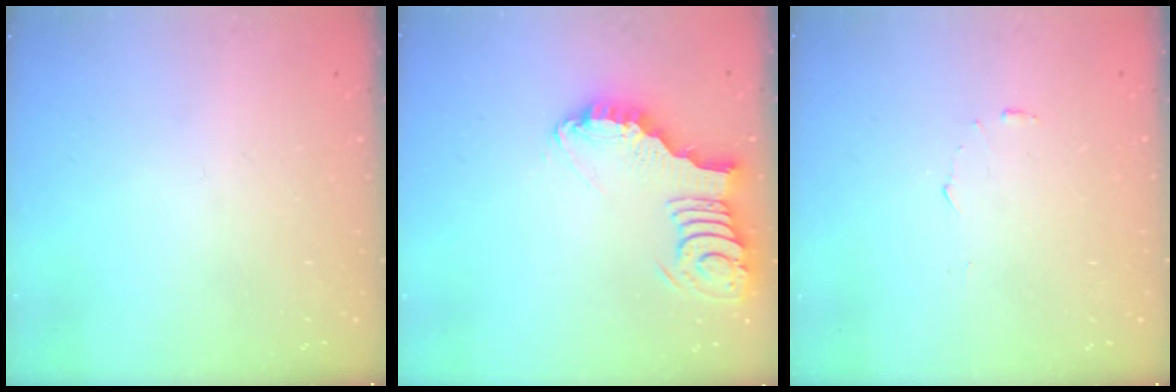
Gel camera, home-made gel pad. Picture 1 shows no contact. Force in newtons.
{"total": 4.5, "press": 4.5, "slide": 0.7}
{"total": 3.6, "press": 3.6, "slide": 0.2}